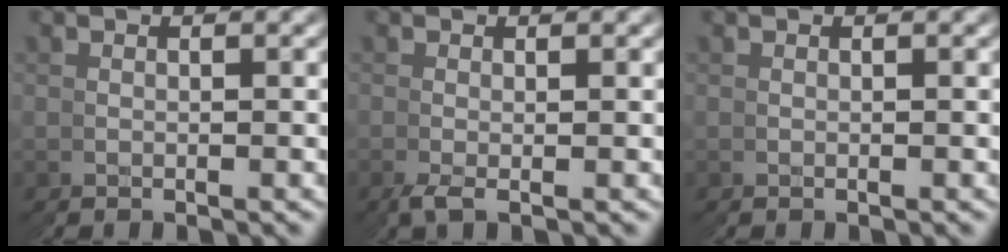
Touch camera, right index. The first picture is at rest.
{"total": 1.3, "force": [-0.4, -0.8, 1.0], "torque": [-0.009, 0.002, -0.011]}
{"total": 0.0}